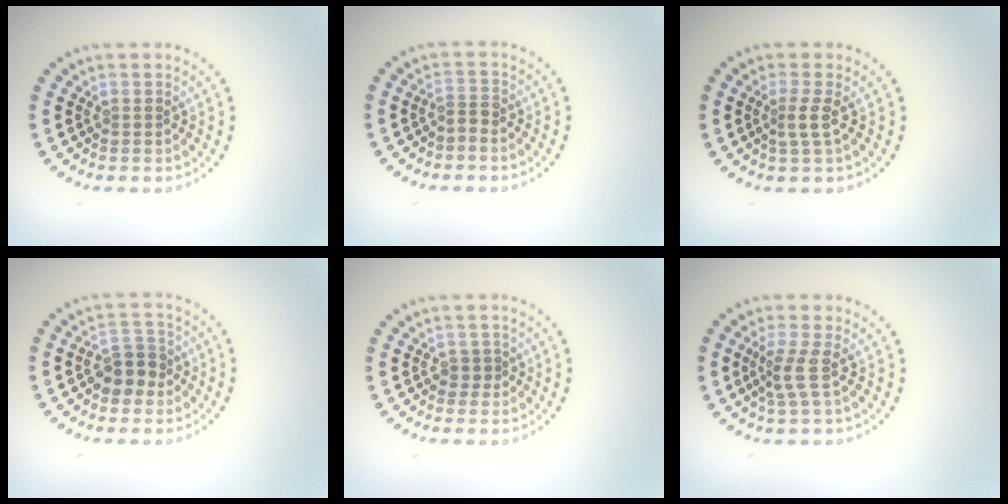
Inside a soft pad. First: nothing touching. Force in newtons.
{"total": 1.2, "press": 0.7, "slide": 1.0}
{"total": 1.7, "press": 1.1, "slide": 1.3}
{"total": 3.4, "press": 3.2, "slide": 1.1}
{"total": 0.7, "press": 0.5, "slide": 0.5}
{"total": 2.4, "press": 1.8, "slide": 1.6}